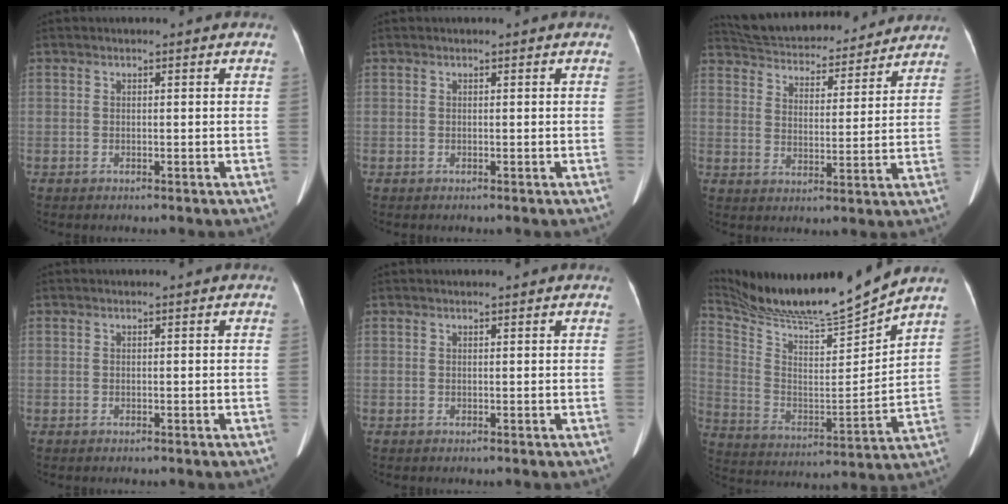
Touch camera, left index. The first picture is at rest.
{"total": 0.0}
{"total": 20.3, "force": [18.8, 5.0, 5.8], "torque": [-0.106, 0.023, 0.268]}
{"total": 0.0}
{"total": 1.7, "force": [1.6, 0.3, 0.6], "torque": [-0.011, 0.019, 0.022]}
{"total": 17.6, "force": [16.5, -1.7, 5.7], "torque": [-0.124, -0.042, 0.288]}